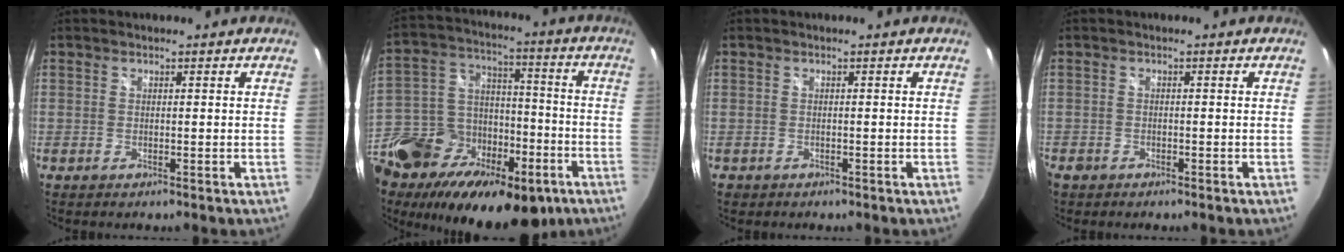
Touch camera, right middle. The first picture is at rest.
{"total": 35.5, "force": [-22.1, 18.3, 20.9], "torque": [-0.425, -0.012, -0.337]}
{"total": 1.4, "force": [-0.8, 1.1, 0.4], "torque": [-0.012, -0.001, -0.010]}
{"total": 2.1, "force": [-1.5, 1.4, 0.5], "torque": [-0.014, -0.003, -0.029]}